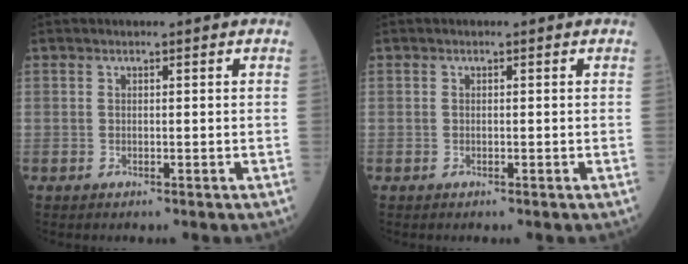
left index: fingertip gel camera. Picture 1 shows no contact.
{"total": 0.0}